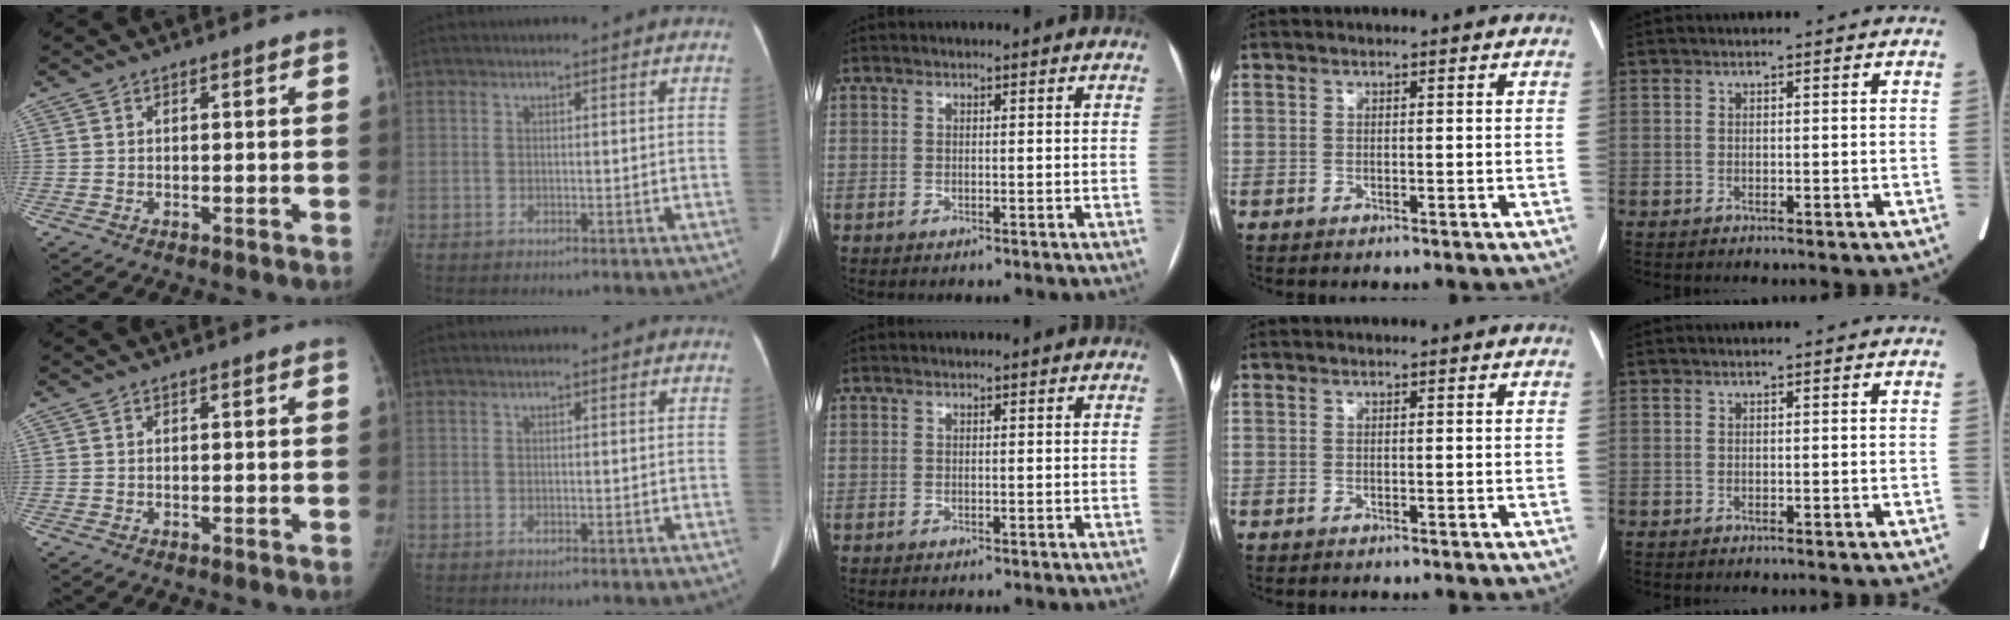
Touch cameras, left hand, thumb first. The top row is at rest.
{}